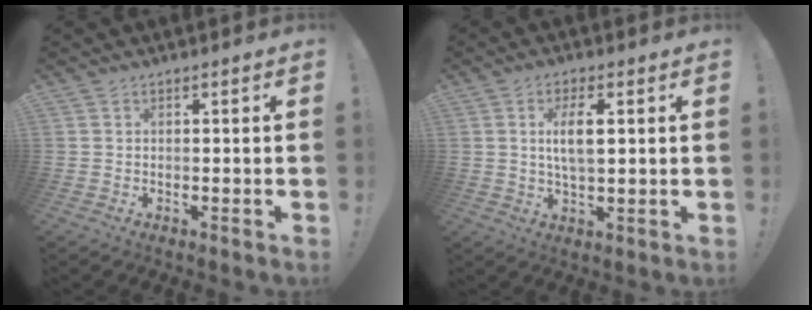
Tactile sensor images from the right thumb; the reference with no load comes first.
{"total": 7.2, "force": [1.6, 2.6, 6.5], "torque": [-0.108, -0.006, 0.021]}